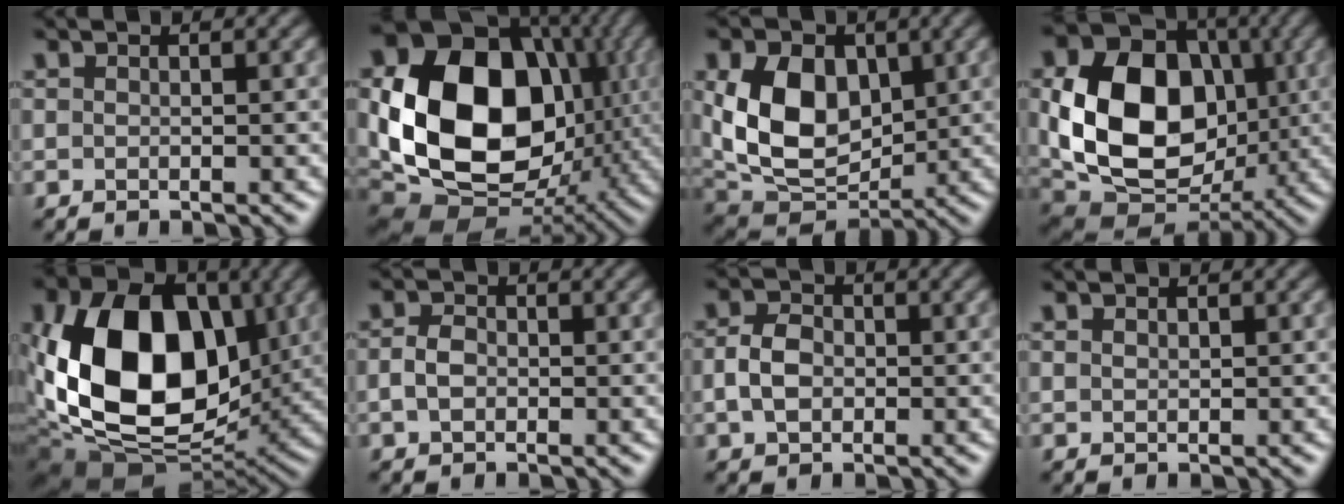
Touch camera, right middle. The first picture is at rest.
{"total": 17.3, "force": [1.1, 12.9, 11.5], "torque": [-0.227, -0.019, 0.016]}
{"total": 9.5, "force": [1.3, 6.6, 6.7], "torque": [-0.140, -0.008, 0.023]}
{"total": 13.3, "force": [0.2, 9.9, 9.0], "torque": [-0.166, -0.010, 0.004]}
{"total": 14.9, "force": [0.8, 10.3, 10.8], "torque": [-0.195, -0.013, 0.013]}
{"total": 2.1, "force": [-0.3, 1.5, 1.4], "torque": [-0.029, 0.001, -0.010]}
{"total": 3.3, "force": [-0.3, 2.4, 2.2], "torque": [-0.047, 0.001, -0.012]}
{"total": 0.6, "force": [0.3, 0.4, 0.2], "torque": [-0.005, -0.001, 0.008]}